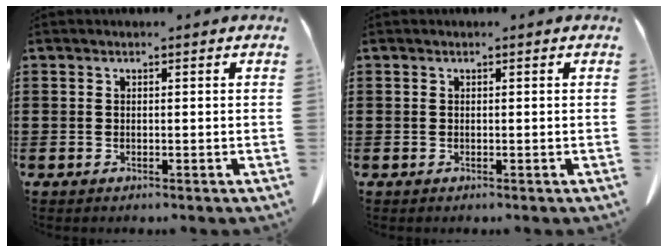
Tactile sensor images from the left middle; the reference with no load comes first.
{"total": 0.0}